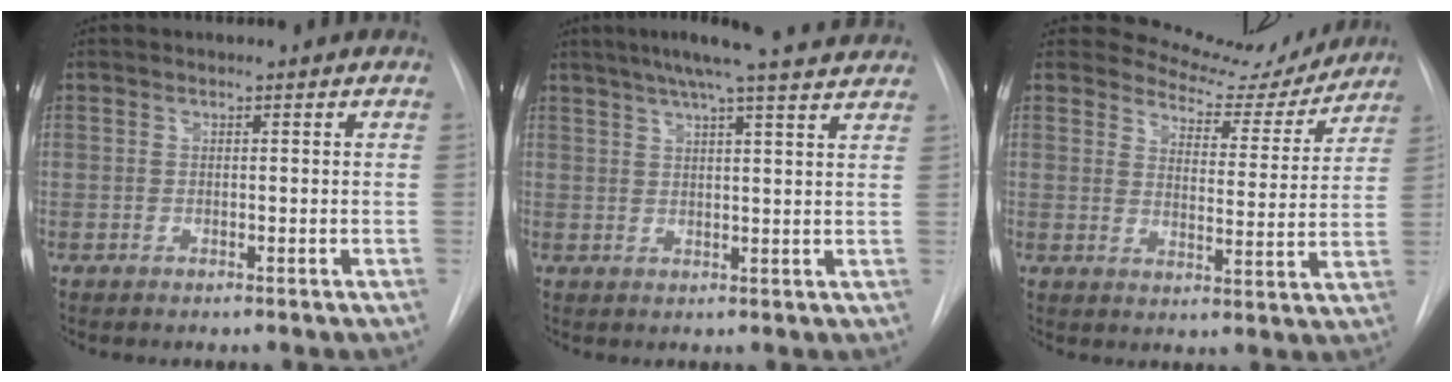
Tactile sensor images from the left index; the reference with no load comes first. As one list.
[{"total": 15.0, "force": [13.6, 0.1, 6.5], "torque": [-0.103, 0.009, 0.170]}, {"total": 11.1, "force": [10.7, 3.0, 0.6], "torque": [0.001, -0.021, 0.128]}]